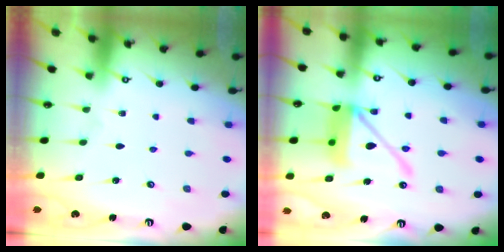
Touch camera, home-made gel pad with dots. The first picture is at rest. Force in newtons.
{"total": 14.5, "press": 14.4, "slide": 1.9}